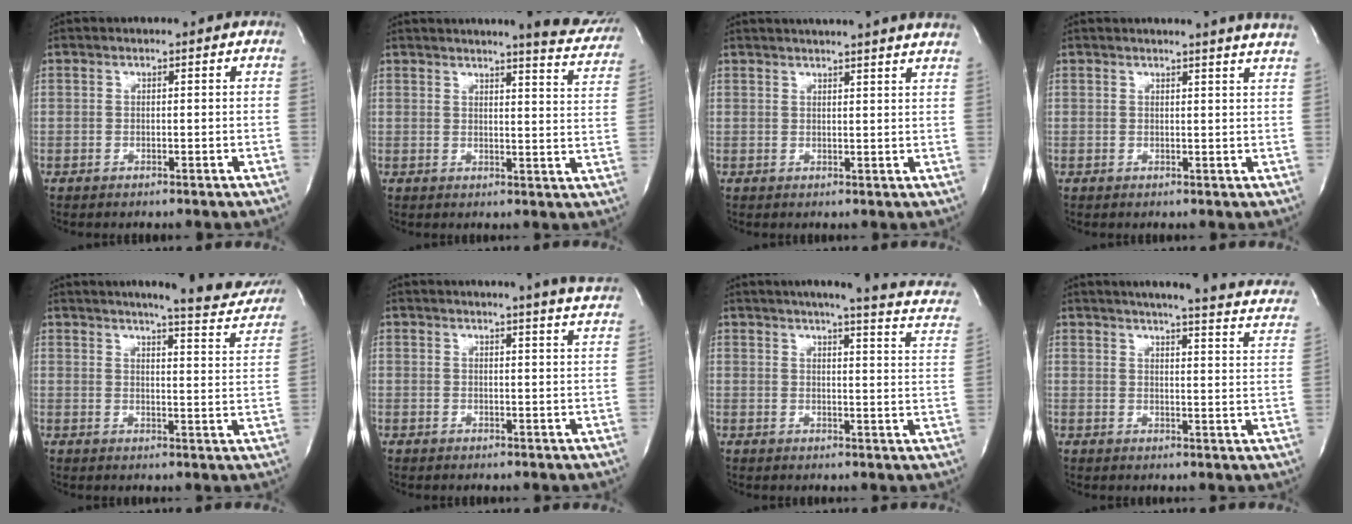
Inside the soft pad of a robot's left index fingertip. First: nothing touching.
{"total": 10.8, "force": [10.0, 0.6, 4.1], "torque": [-0.038, -0.049, 0.095]}
{"total": 14.6, "force": [13.5, -0.3, 5.7], "torque": [-0.094, -0.005, 0.158]}
{"total": 7.0, "force": [6.4, -1.2, 2.4], "torque": [-0.029, -0.028, 0.049]}
{"total": 15.1, "force": [13.6, 1.2, 6.5], "torque": [-0.077, -0.050, 0.150]}
{"total": 9.2, "force": [8.5, -1.3, 3.3], "torque": [-0.045, -0.037, 0.078]}
{"total": 16.1, "force": [12.3, 1.4, 10.2], "torque": [-0.139, -0.017, 0.127]}
{"total": 21.2, "force": [17.7, 2.2, 11.5], "torque": [-0.156, -0.026, 0.191]}